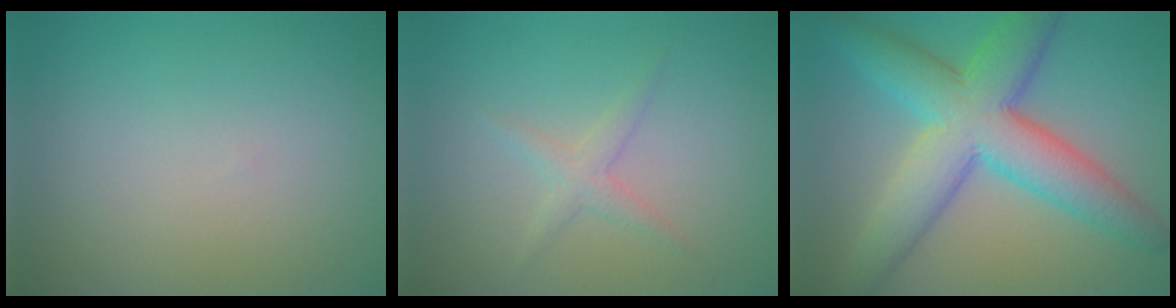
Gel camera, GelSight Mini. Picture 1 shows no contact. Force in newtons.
{"total": 1.6, "press": 1.6, "slide": 0.1}
{"total": 9.6, "press": 9.6, "slide": 0.4}